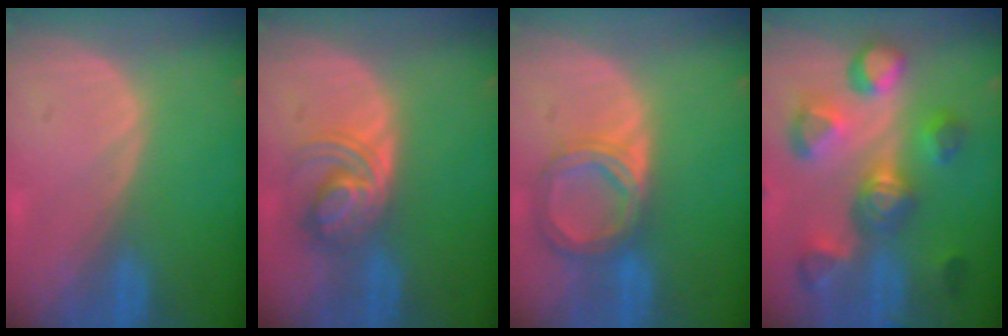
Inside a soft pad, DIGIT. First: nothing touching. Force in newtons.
{"total": 5.6, "press": 5.5, "slide": 0.8}
{"total": 6.7, "press": 6.1, "slide": 2.7}
{"total": 10.5, "press": 10.0, "slide": 3.3}